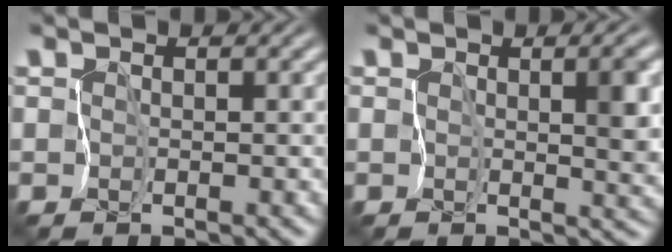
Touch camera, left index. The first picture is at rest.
{"total": 4.7, "force": [0.8, 1.7, 4.3], "torque": [-0.063, -0.004, 0.015]}